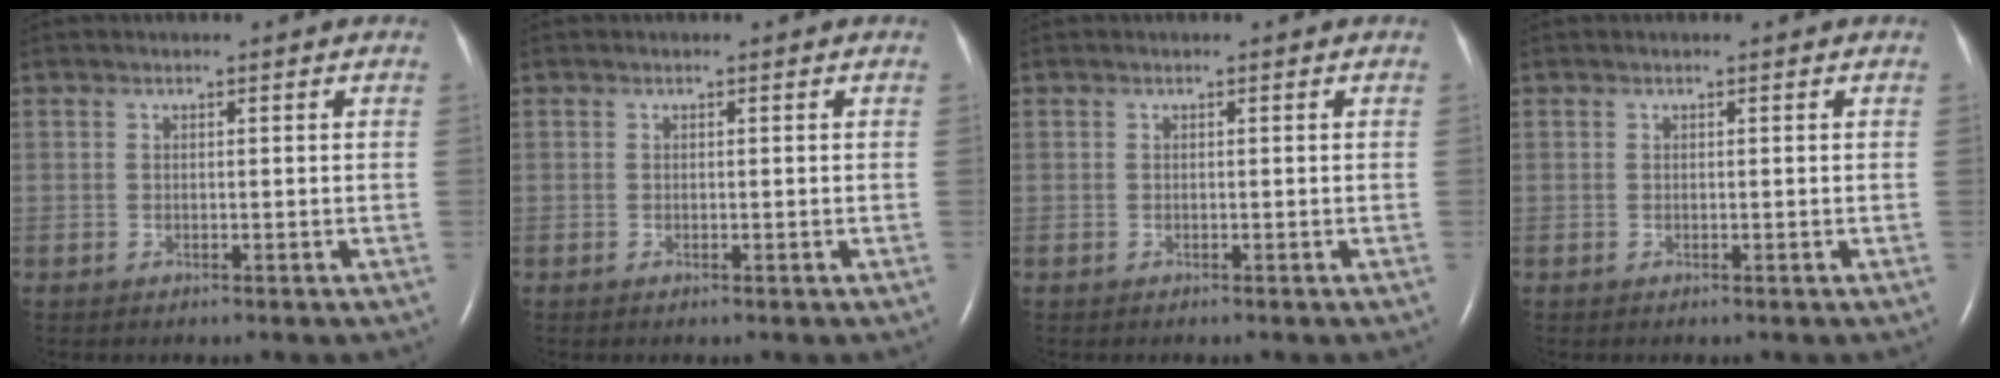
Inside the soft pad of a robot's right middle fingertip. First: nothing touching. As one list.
[{"total": 0.0}, {"total": 0.0}, {"total": 0.0}]